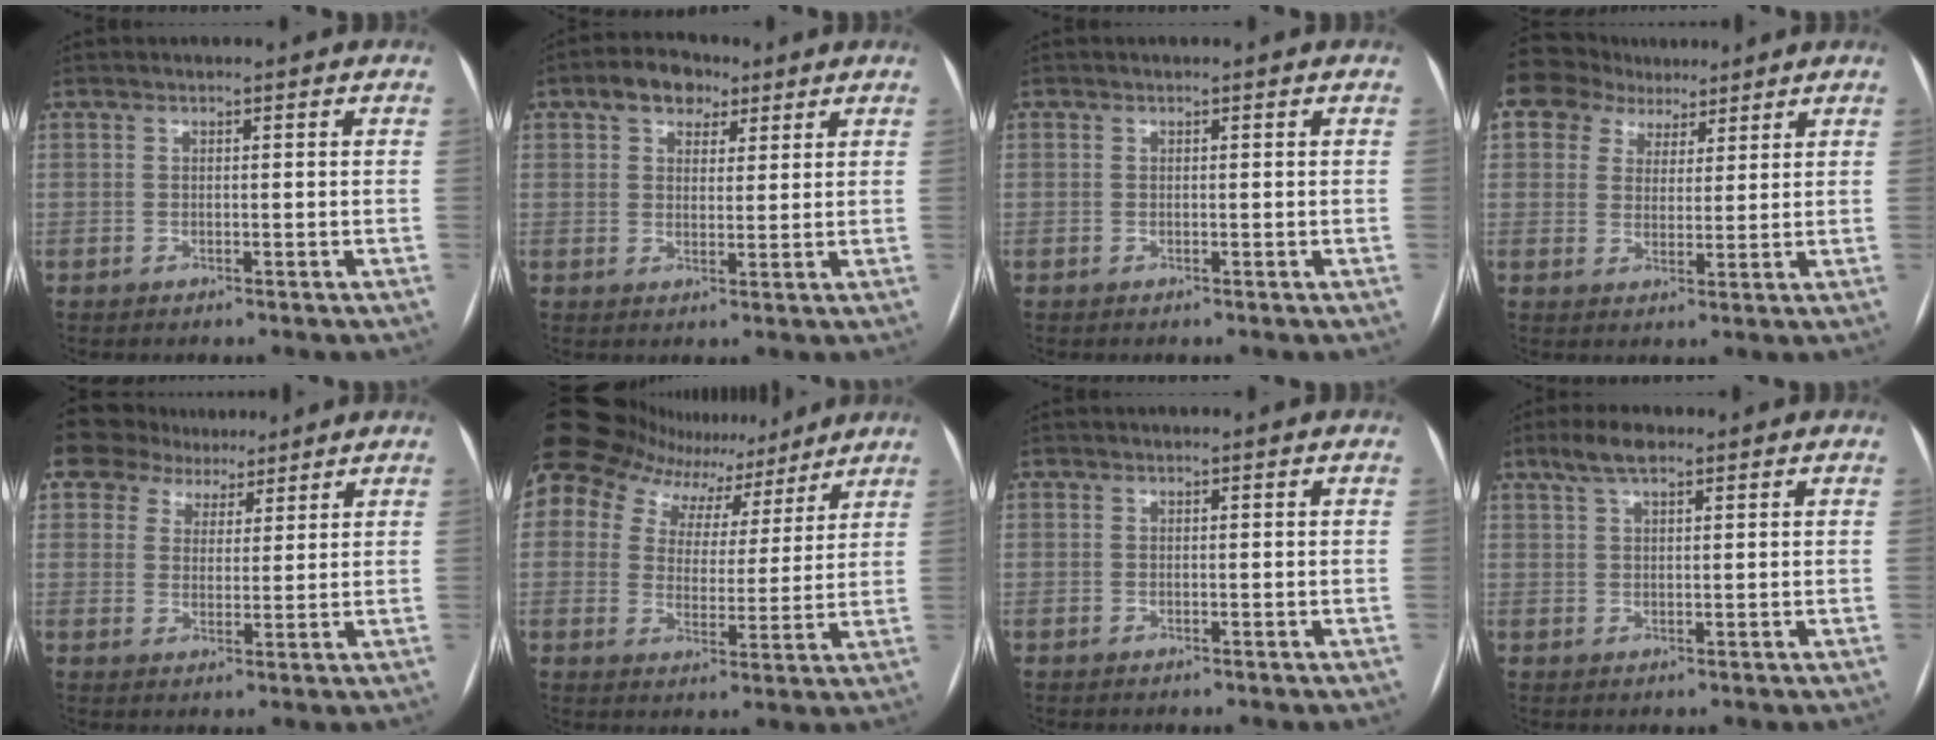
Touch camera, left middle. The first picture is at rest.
{"total": 6.0, "force": [3.5, 3.8, 3.2], "torque": [-0.052, 0.021, 0.058]}
{"total": 0.0}
{"total": 5.5, "force": [4.4, 3.3, 0.4], "torque": [0.004, 0.020, 0.075]}
{"total": 5.5, "force": [5.1, 2.1, -0.1], "torque": [0.017, 0.007, 0.080]}
{"total": 18.7, "force": [15.3, 9.2, 5.6], "torque": [-0.139, 0.041, 0.229]}
{"total": 0.0}
{"total": 4.4, "force": [3.1, 1.1, 3.0], "torque": [-0.065, 0.017, 0.058]}